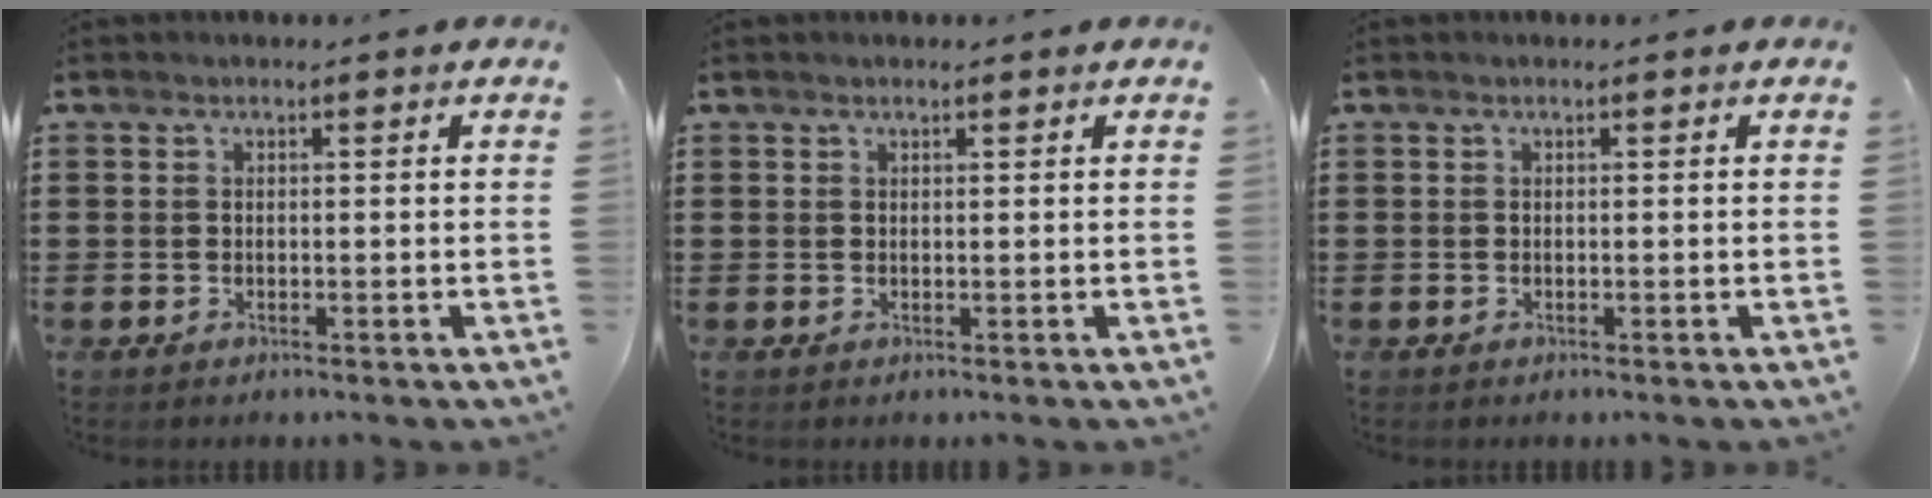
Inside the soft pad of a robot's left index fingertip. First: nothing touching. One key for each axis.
{"total": 0.5, "fx": 0.4, "fy": 0.1, "fz": 0.3, "tx": -0.006, "ty": 0.001, "tz": 0.008}
{"total": 0.0}